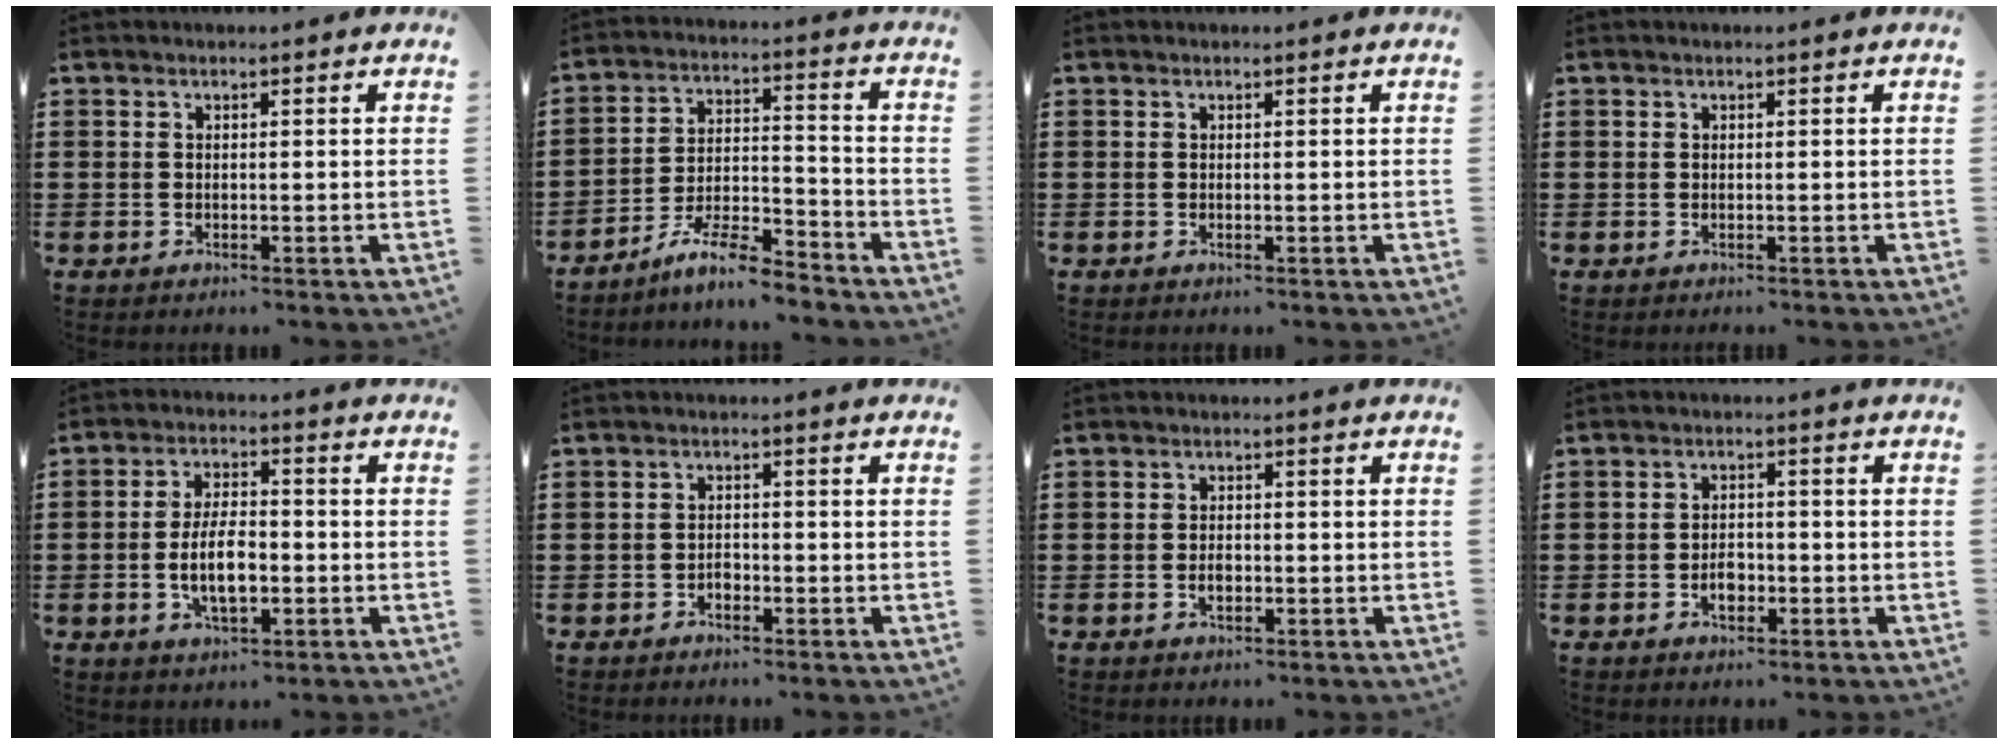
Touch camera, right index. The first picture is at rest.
{"total": 8.2, "force": [-7.3, 0.8, 3.8], "torque": [-0.074, 0.011, -0.139]}
{"total": 0.0}
{"total": 0.0}
{"total": 6.9, "force": [-1.4, 3.1, 6.0], "torque": [-0.117, -0.001, -0.030]}
{"total": 1.3, "force": [-0.9, 0.9, 0.4], "torque": [-0.013, 0.000, -0.019]}
{"total": 1.9, "force": [-0.5, 1.0, 1.5], "torque": [-0.029, 0.002, -0.010]}
{"total": 2.9, "force": [-1.1, 1.8, 2.0], "torque": [-0.031, 0.000, -0.023]}